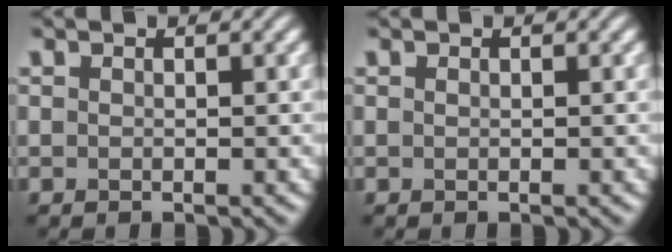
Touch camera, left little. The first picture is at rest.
{"total": 0.0}